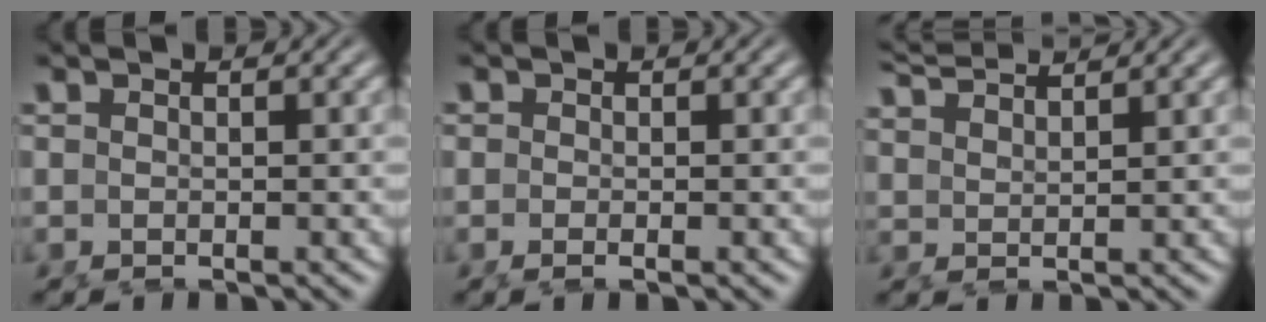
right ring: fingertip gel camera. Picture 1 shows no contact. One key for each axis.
{"total": 0.7, "fx": -0.3, "fy": 0.1, "fz": 0.5, "tx": -0.007, "ty": -0.001, "tz": -0.006}
{"total": 3.5, "fx": 3.5, "fy": -0.4, "fz": 0.5, "tx": 0.000, "ty": 0.003, "tz": 0.069}